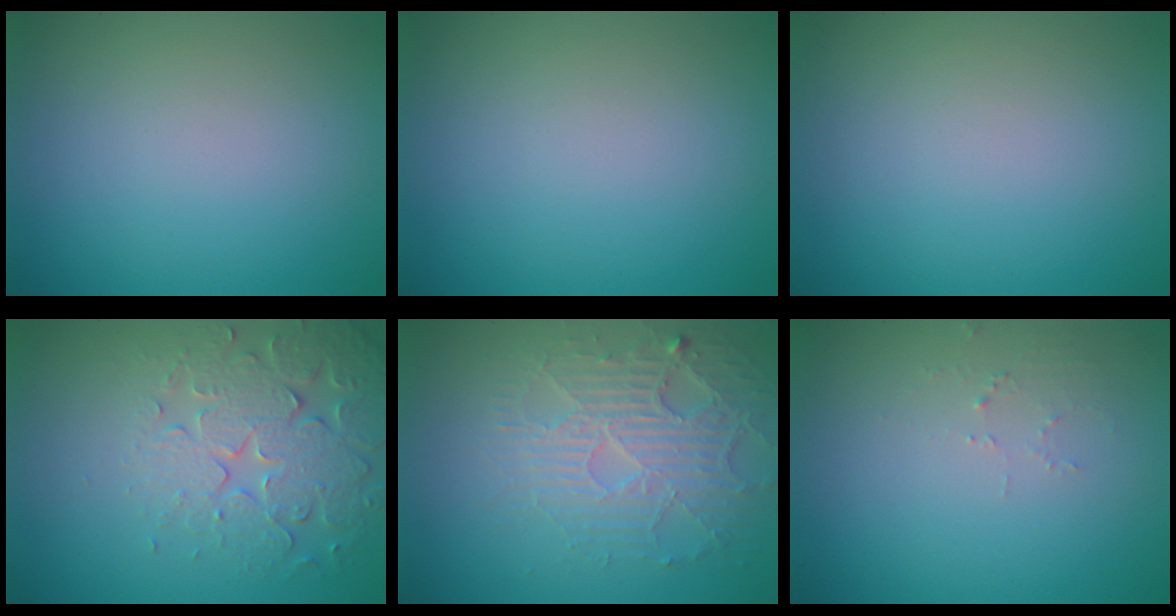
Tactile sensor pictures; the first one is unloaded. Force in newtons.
{"total": 0.0}
{"total": 0.0}
{"total": 4.8, "press": 4.6, "slide": 1.5}
{"total": 4.4, "press": 3.9, "slide": 2.0}
{"total": 1.1, "press": 1.1, "slide": 0.1}